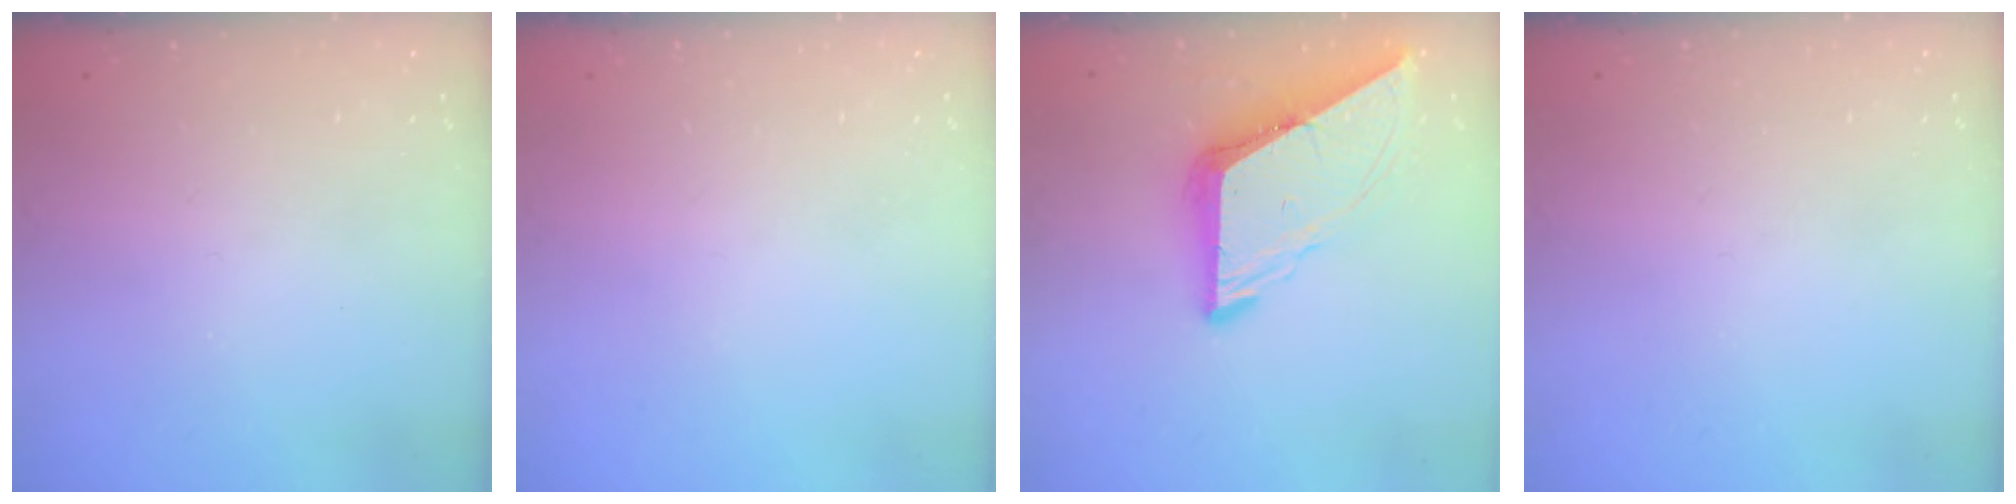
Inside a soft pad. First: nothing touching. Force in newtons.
{"total": 0.0}
{"total": 9.9, "press": 9.9, "slide": 1.1}
{"total": 0.0}